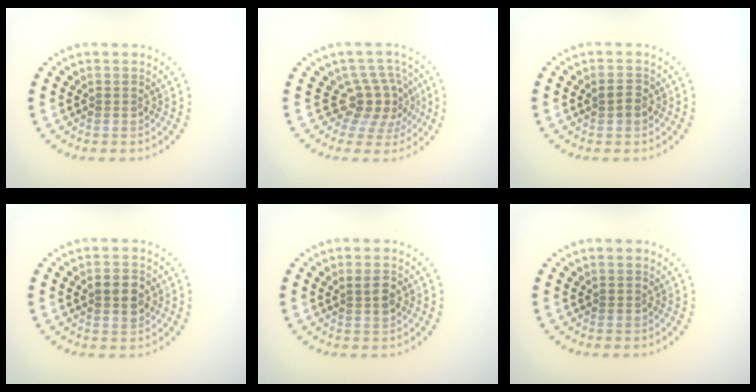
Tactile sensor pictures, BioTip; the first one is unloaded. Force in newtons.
{"total": 3.8, "press": 2.7, "slide": 2.7}
{"total": 1.5, "press": 1.5, "slide": 0.1}
{"total": 2.9, "press": 2.9, "slide": 0.1}
{"total": 1.7, "press": 1.6, "slide": 0.6}
{"total": 0.0}